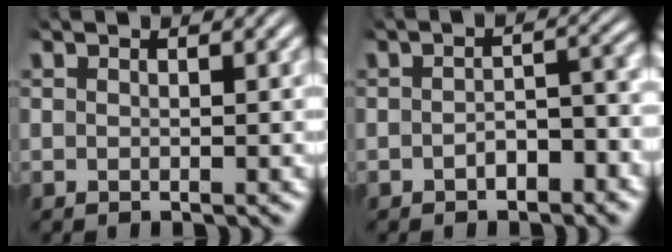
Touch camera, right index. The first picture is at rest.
{"total": 2.5, "force": [-1.7, 1.0, 1.5], "torque": [-0.012, -0.002, -0.028]}